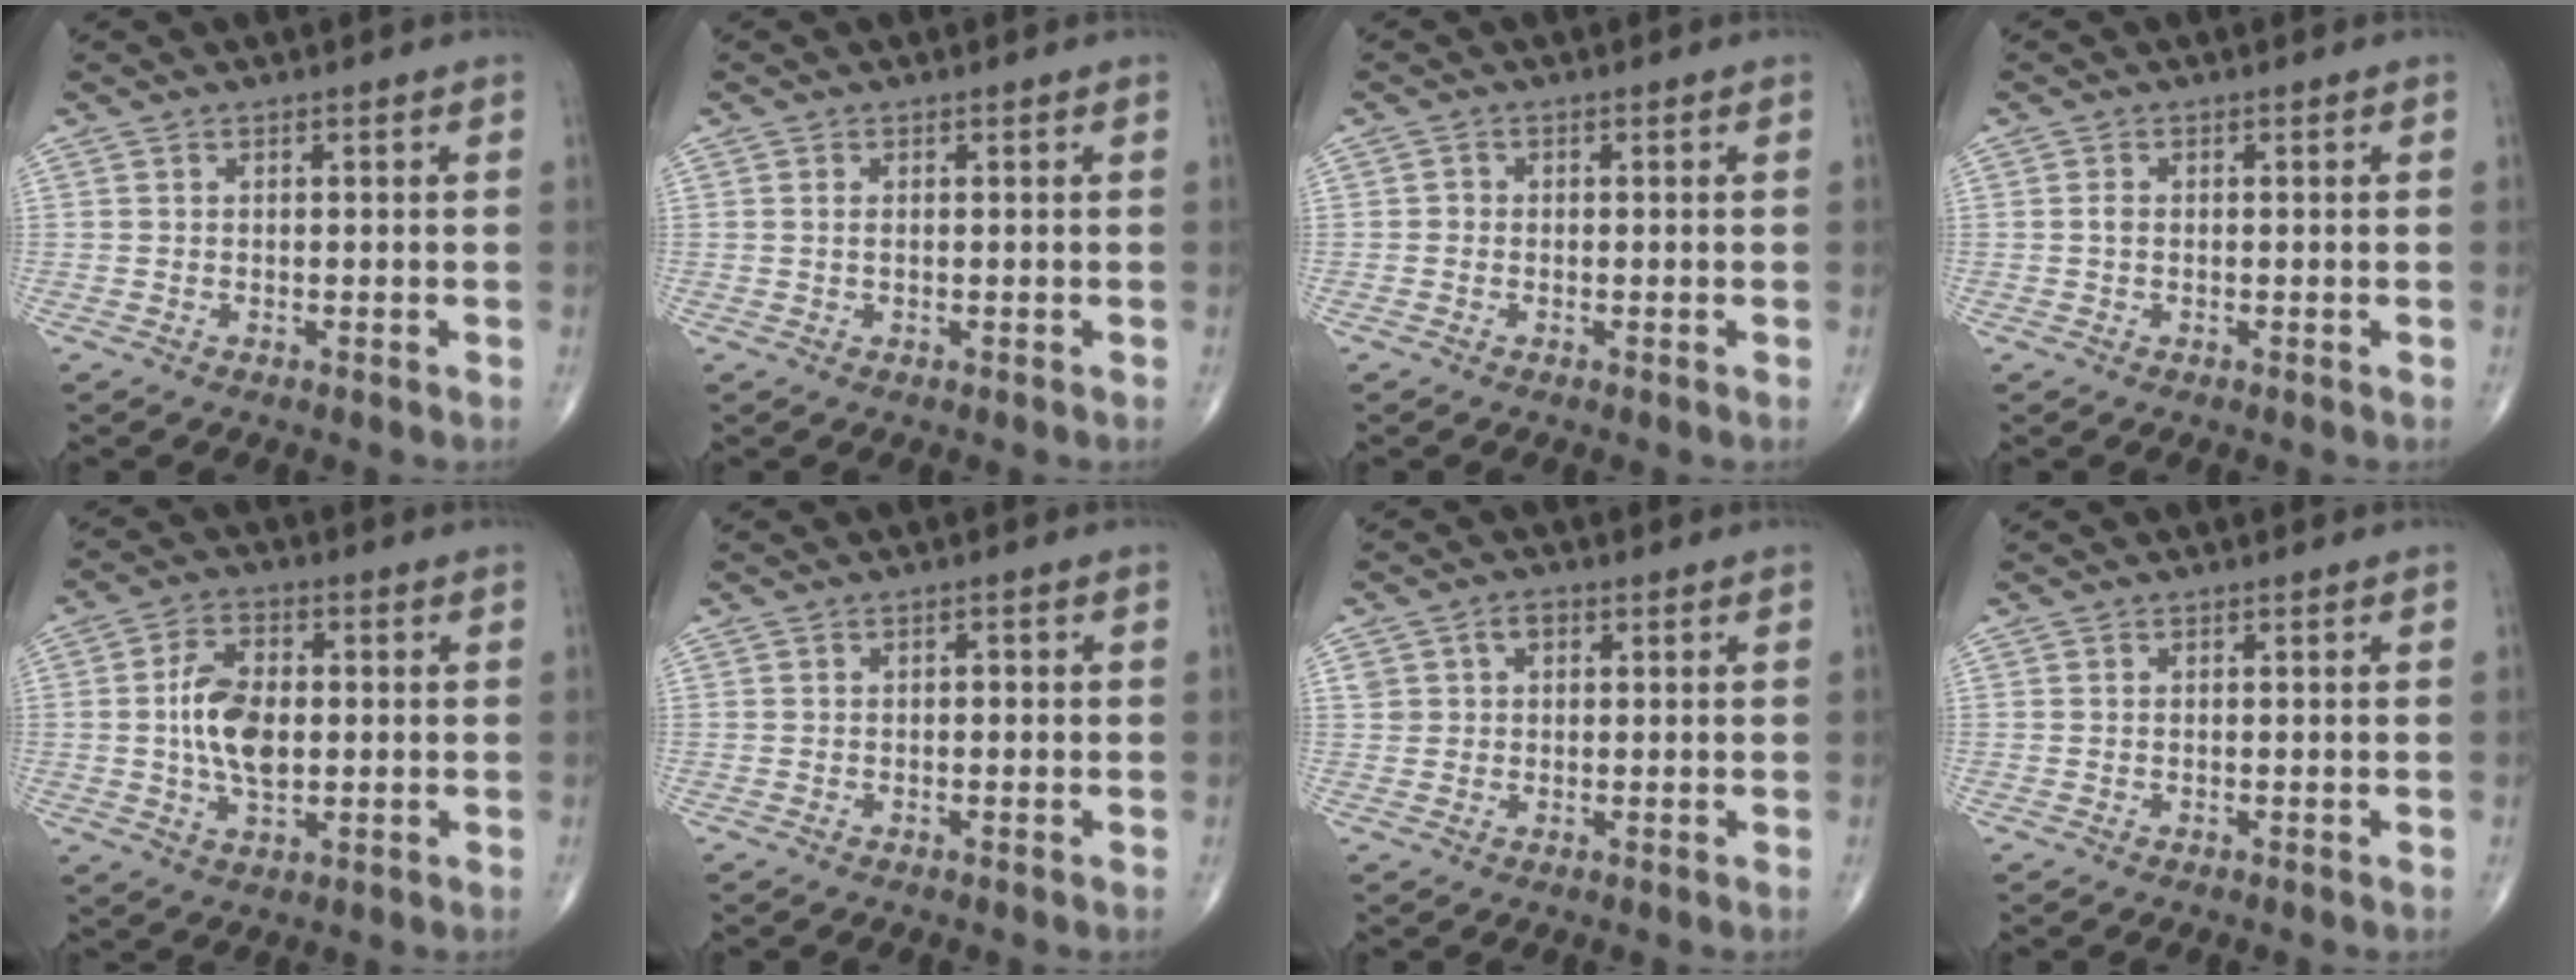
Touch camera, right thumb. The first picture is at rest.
{"total": 0.7, "force": [0.1, 0.3, 0.7], "torque": [-0.013, 0.000, 0.002]}
{"total": 0.8, "force": [-0.2, 0.7, 0.3], "torque": [0.000, 0.002, -0.008]}
{"total": 1.0, "force": [-0.1, 0.6, 0.8], "torque": [-0.015, 0.000, -0.002]}
{"total": 9.9, "force": [0.1, 5.6, 8.2], "torque": [-0.142, 0.003, 0.000]}
{"total": 0.7, "force": [0.0, 0.4, 0.6], "torque": [-0.003, 0.002, -0.003]}
{"total": 3.0, "force": [1.1, 2.3, 1.5], "torque": [-0.014, 0.002, 0.022]}
{"total": 0.0}